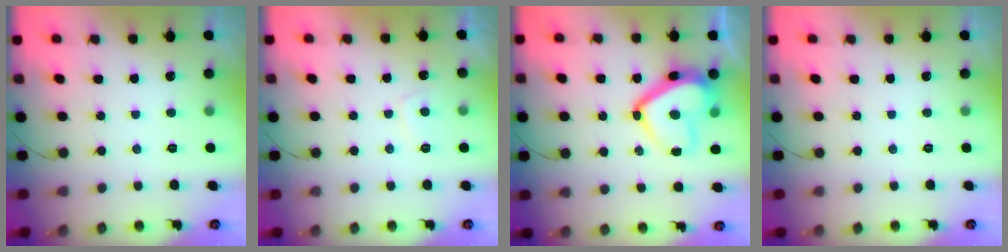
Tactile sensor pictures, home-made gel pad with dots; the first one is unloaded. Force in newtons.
{"total": 2.8, "press": 2.7, "slide": 0.9}
{"total": 15.3, "press": 15.2, "slide": 1.8}
{"total": 0.0}